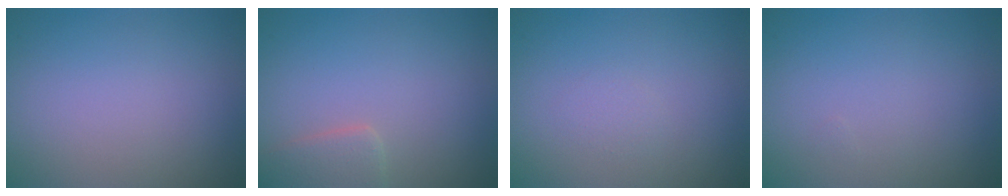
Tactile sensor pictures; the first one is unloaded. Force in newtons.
{"total": 2.4, "press": 2.4, "slide": 0.1}
{"total": 0.7, "press": 0.7, "slide": 0.0}
{"total": 0.0}